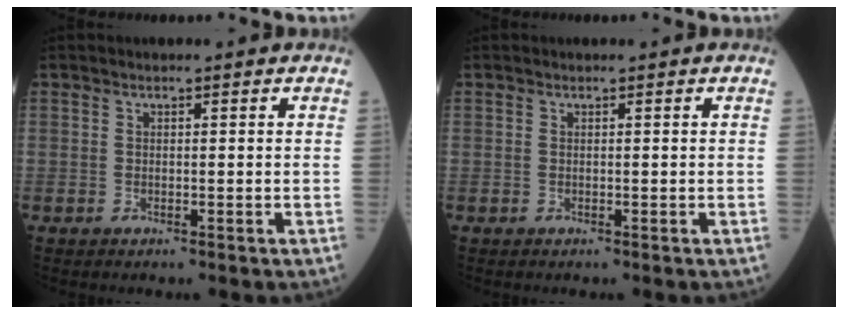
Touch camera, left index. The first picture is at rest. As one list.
[{"total": 0.0}]